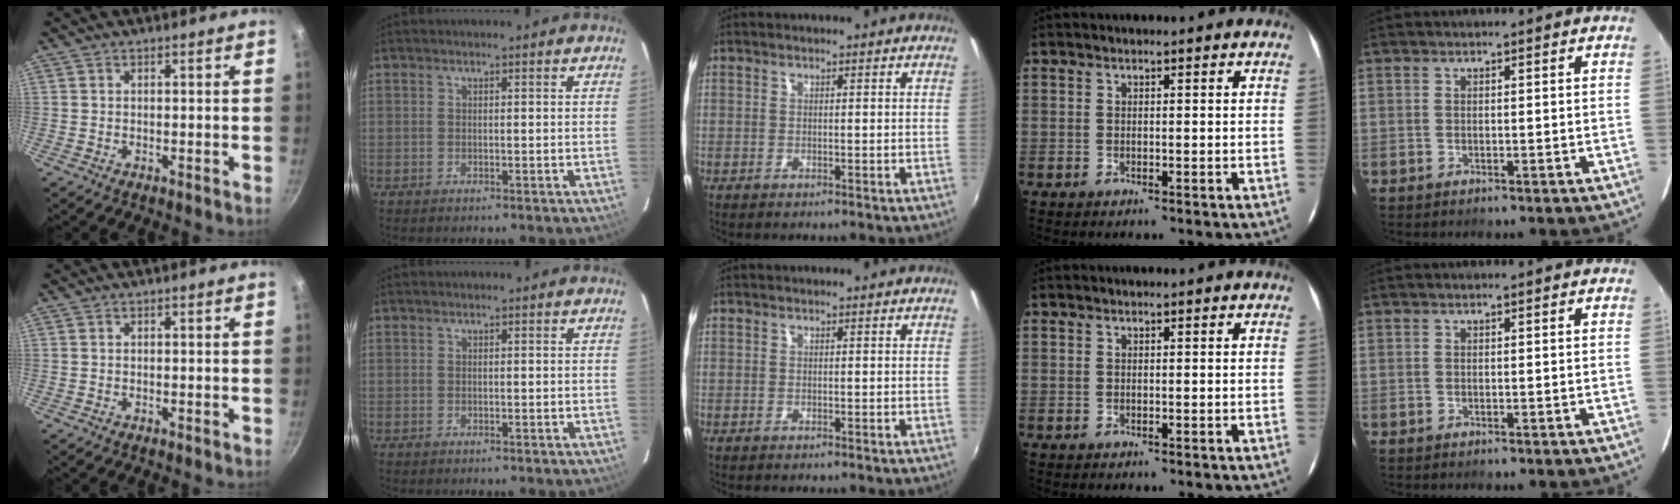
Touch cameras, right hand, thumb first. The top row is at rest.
{}